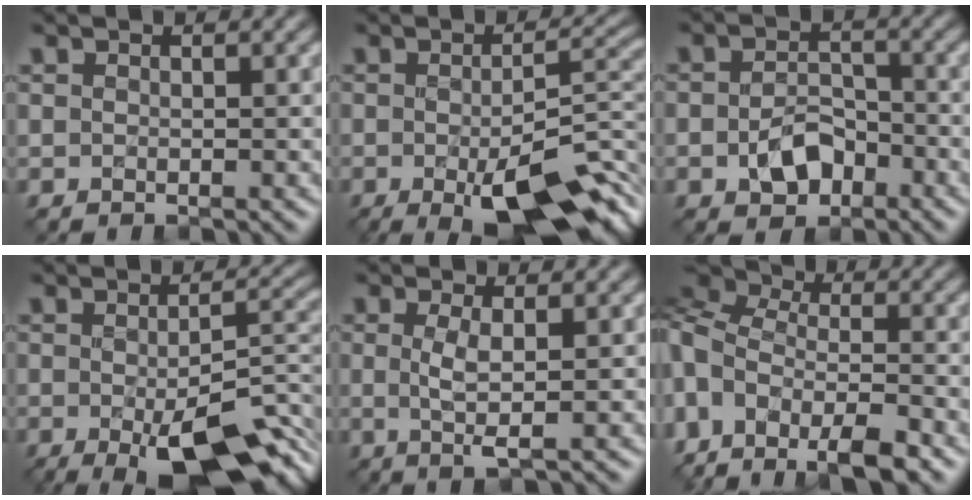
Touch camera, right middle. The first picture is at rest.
{"total": 10.5, "force": [-3.8, 3.2, 9.3], "torque": [-0.145, -0.011, -0.055]}
{"total": 3.9, "force": [-1.6, 2.5, 2.5], "torque": [-0.047, 0.000, -0.029]}
{"total": 11.6, "force": [-4.6, 3.8, 9.9], "torque": [-0.150, -0.018, -0.063]}
{"total": 2.6, "force": [0.1, 0.4, 2.6], "torque": [-0.054, -0.004, 0.001]}
{"total": 10.6, "force": [-4.5, 5.7, 7.7], "torque": [-0.152, -0.004, -0.091]}